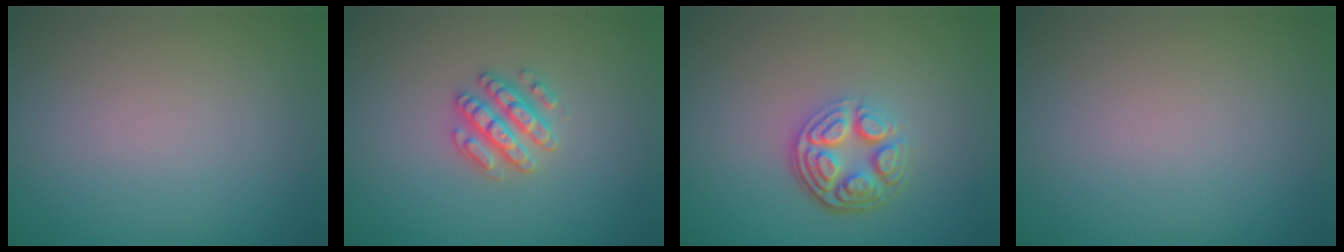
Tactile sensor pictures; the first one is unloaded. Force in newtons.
{"total": 2.8, "press": 2.7, "slide": 0.6}
{"total": 4.8, "press": 3.4, "slide": 3.4}
{"total": 0.0}